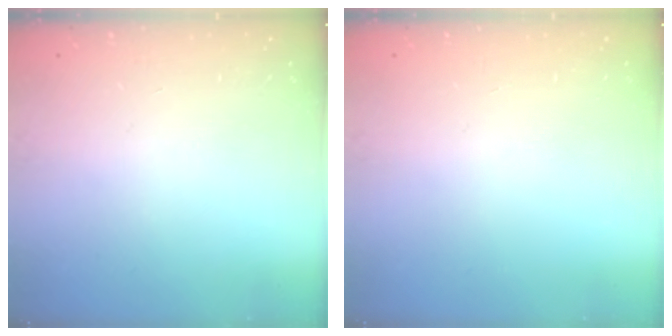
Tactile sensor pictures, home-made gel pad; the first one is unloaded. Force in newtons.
{"total": 0.0}